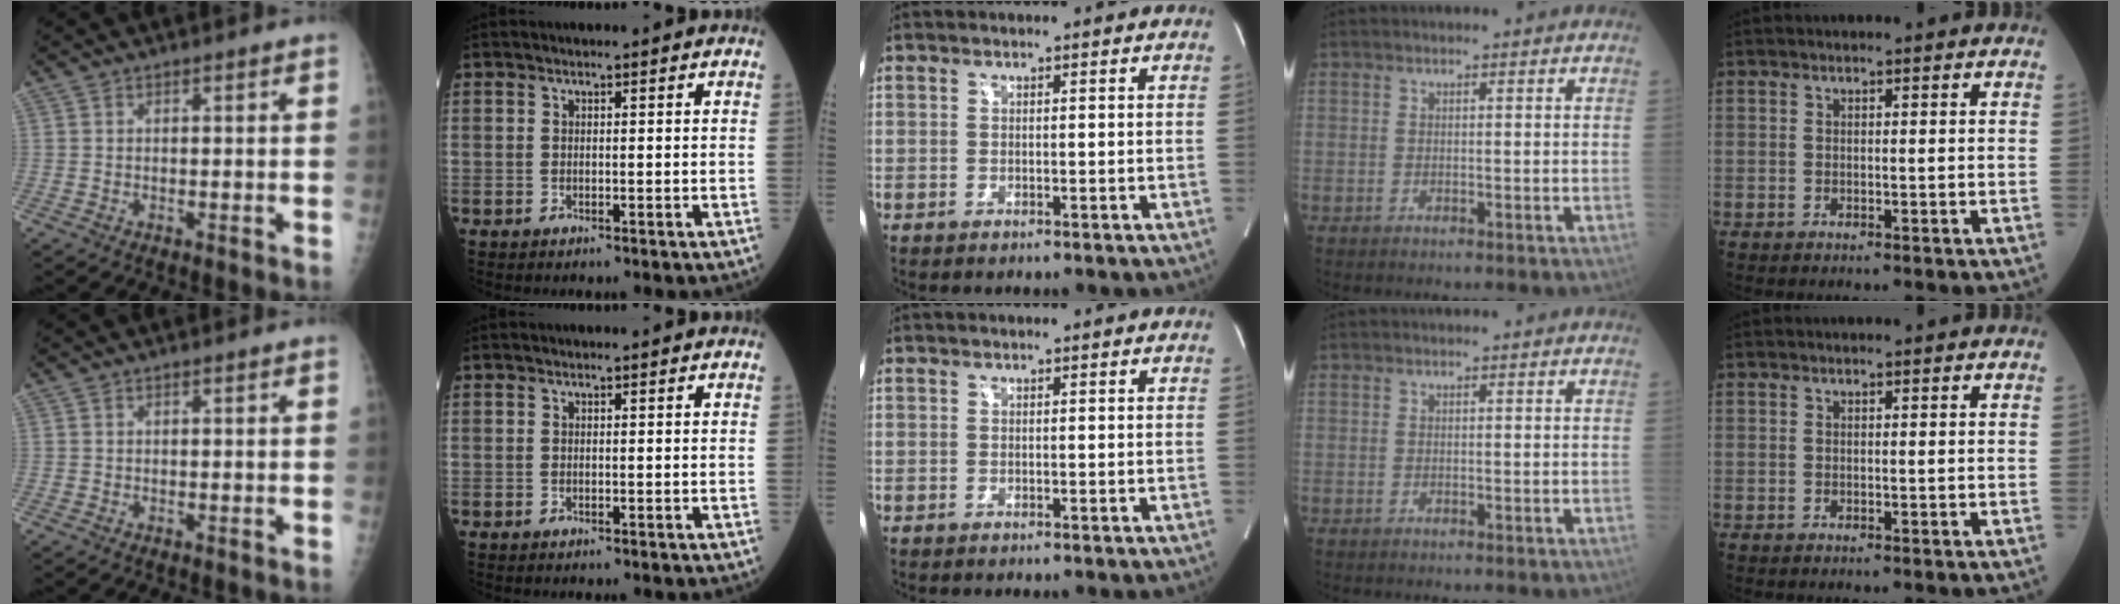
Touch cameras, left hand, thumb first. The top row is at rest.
{}